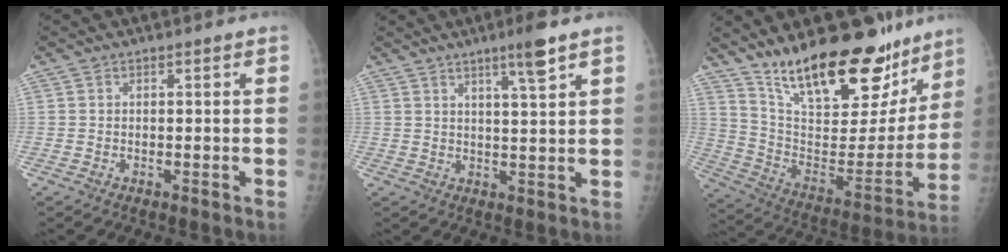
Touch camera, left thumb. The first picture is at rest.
{"total": 5.6, "force": [3.5, 0.1, 4.4], "torque": [-0.069, -0.020, 0.059]}
{"total": 27.0, "force": [19.5, 10.2, 15.7], "torque": [-0.200, -0.092, 0.319]}